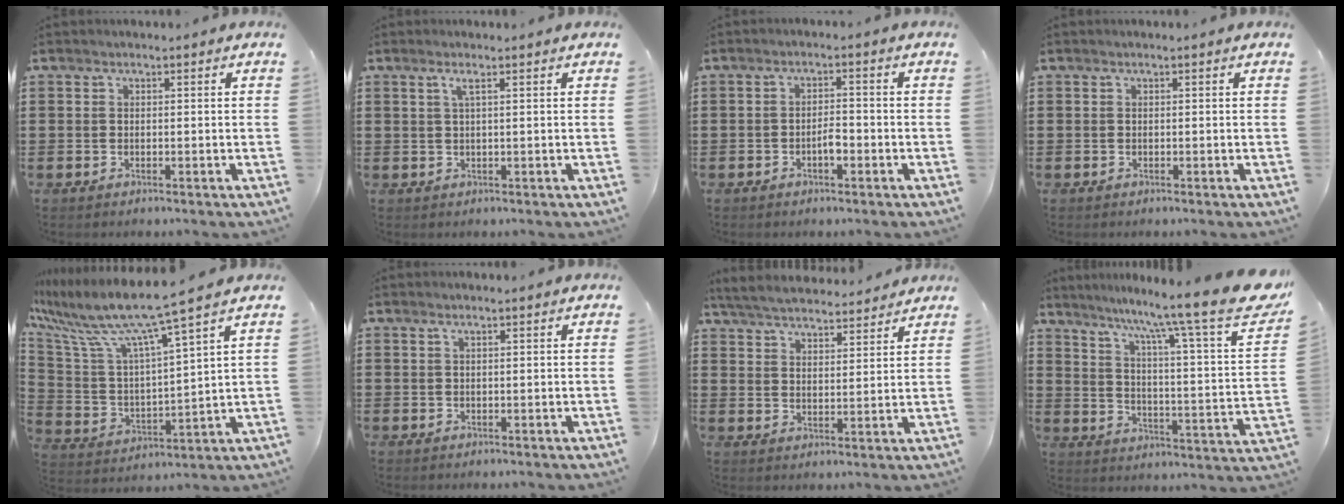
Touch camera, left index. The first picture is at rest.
{"total": 1.6, "force": [0.7, -0.1, 1.5], "torque": [-0.030, 0.000, 0.011]}
{"total": 2.7, "force": [-1.0, 0.9, 2.3], "torque": [-0.044, 0.007, -0.020]}
{"total": 0.0}
{"total": 9.6, "force": [7.8, -0.1, 5.6], "torque": [-0.146, -0.056, 0.123]}
{"total": 0.7, "force": [0.4, 0.0, 0.6], "torque": [-0.011, -0.001, 0.008]}
{"total": 5.1, "force": [5.0, 0.5, 0.9], "torque": [-0.038, -0.023, 0.088]}
{"total": 11.5, "force": [9.1, -0.4, 6.9], "torque": [-0.141, -0.076, 0.138]}